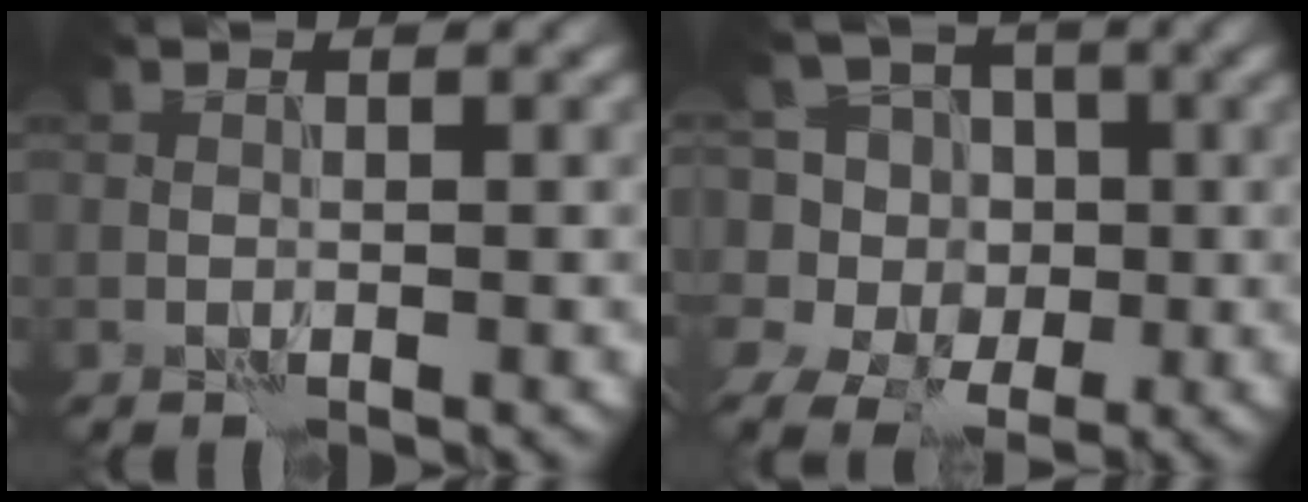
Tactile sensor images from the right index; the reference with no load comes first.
{"total": 9.5, "force": [2.1, 8.5, 3.7], "torque": [-0.089, 0.038, 0.002]}